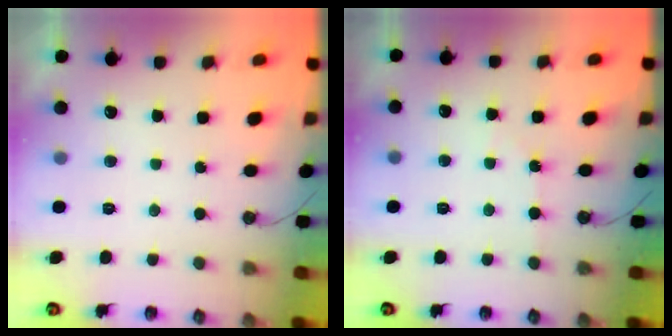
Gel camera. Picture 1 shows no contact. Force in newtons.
{"total": 4.1, "press": 4.1, "slide": 0.7}